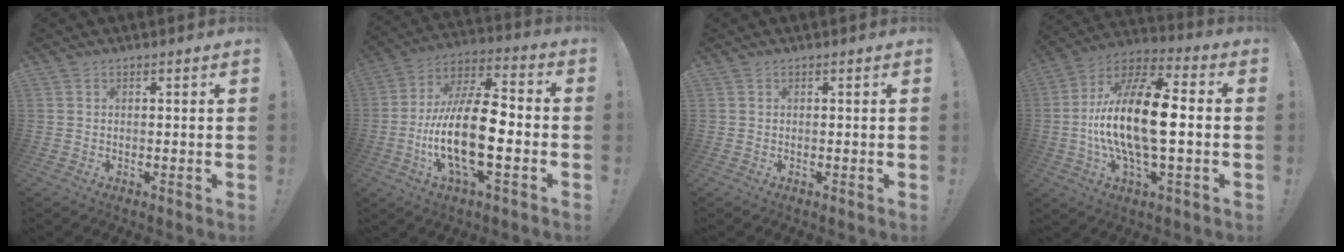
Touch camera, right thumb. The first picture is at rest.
{"total": 21.0, "force": [-4.6, 7.8, 19.0], "torque": [-0.380, 0.013, -0.077]}
{"total": 0.0}
{"total": 20.9, "force": [-1.8, 7.9, 19.3], "torque": [-0.370, 0.003, -0.035]}